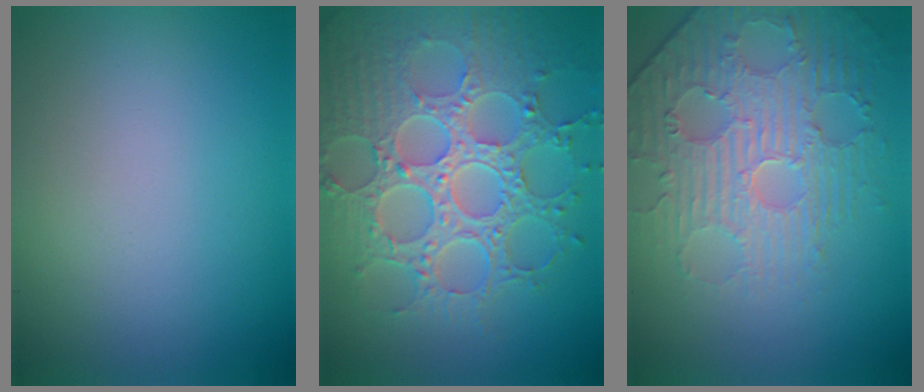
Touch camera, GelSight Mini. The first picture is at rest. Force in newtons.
{"total": 8.9, "press": 6.5, "slide": 6.1}
{"total": 4.4, "press": 4.0, "slide": 1.7}